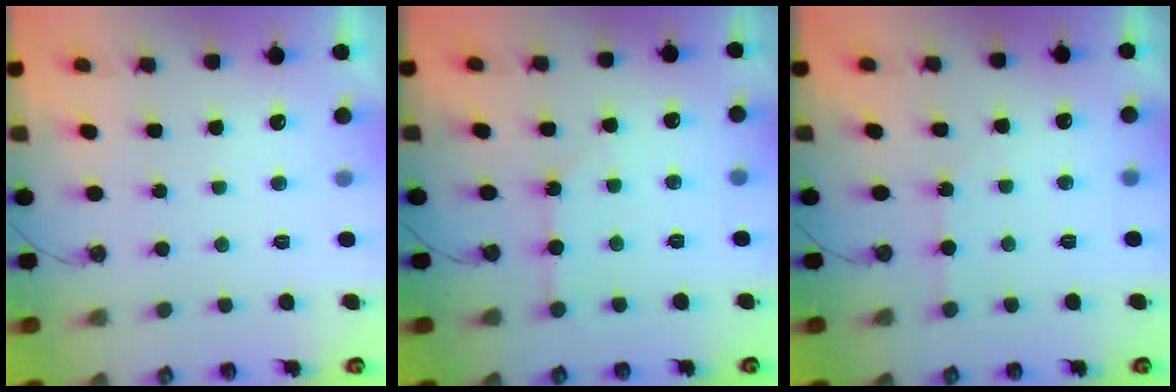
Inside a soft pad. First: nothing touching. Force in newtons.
{"total": 2.4, "press": 2.3, "slide": 0.4}
{"total": 1.9, "press": 1.8, "slide": 0.4}